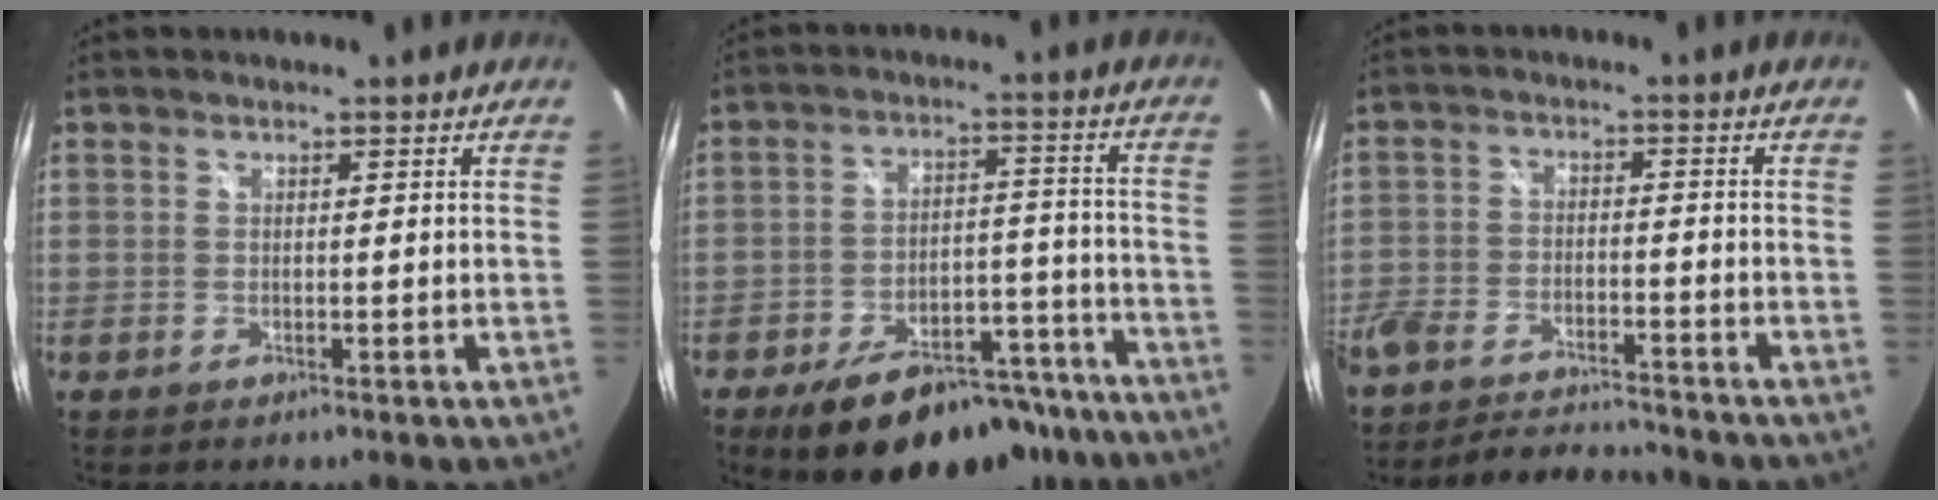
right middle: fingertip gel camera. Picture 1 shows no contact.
{"total": 19.2, "force": [-14.8, 8.3, 9.0], "torque": [-0.154, 0.024, -0.189]}
{"total": 12.1, "force": [-10.8, 3.3, 4.2], "torque": [-0.116, -0.010, -0.182]}